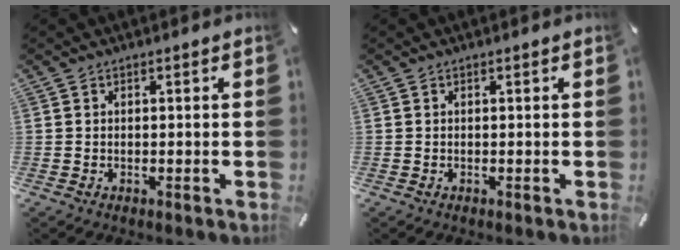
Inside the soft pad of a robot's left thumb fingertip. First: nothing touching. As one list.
[{"total": 0.0}]